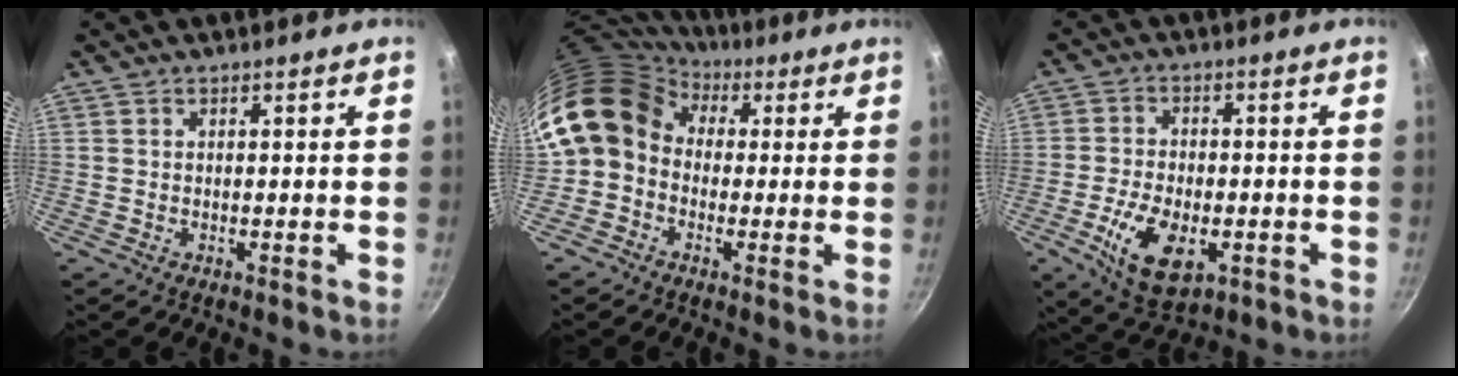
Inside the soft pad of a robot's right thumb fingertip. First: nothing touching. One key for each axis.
{"total": 11.5, "fx": 2.1, "fy": 9.5, "fz": 6.2, "tx": -0.097, "ty": 0.020, "tz": 0.011}
{"total": 11.7, "fx": -3.9, "fy": 6.4, "fz": 9.0, "tx": -0.157, "ty": 0.005, "tz": -0.061}